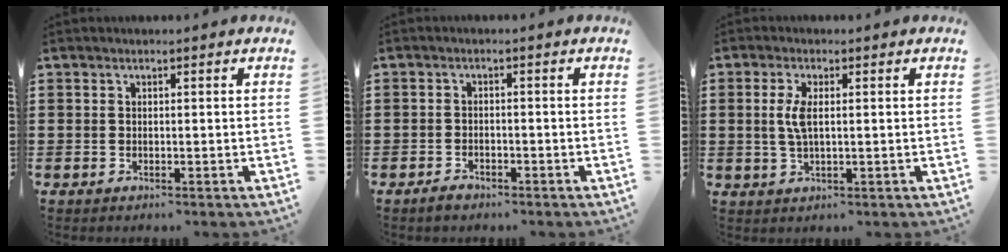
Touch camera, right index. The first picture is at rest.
{"total": 1.5, "force": [-1.3, 0.5, 0.4], "torque": [-0.014, -0.003, -0.026]}
{"total": 3.9, "force": [0.5, 1.3, 3.6], "torque": [-0.088, 0.000, 0.002]}